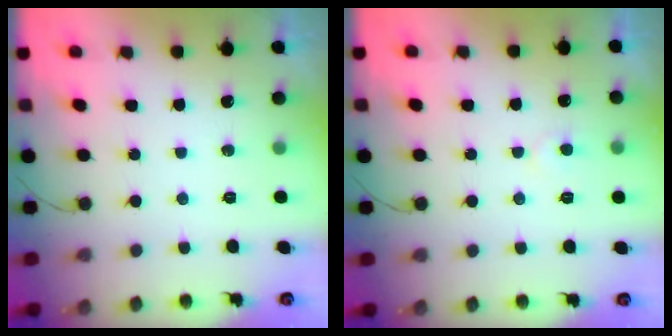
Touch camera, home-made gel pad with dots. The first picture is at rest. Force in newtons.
{"total": 3.9, "press": 3.9, "slide": 0.4}